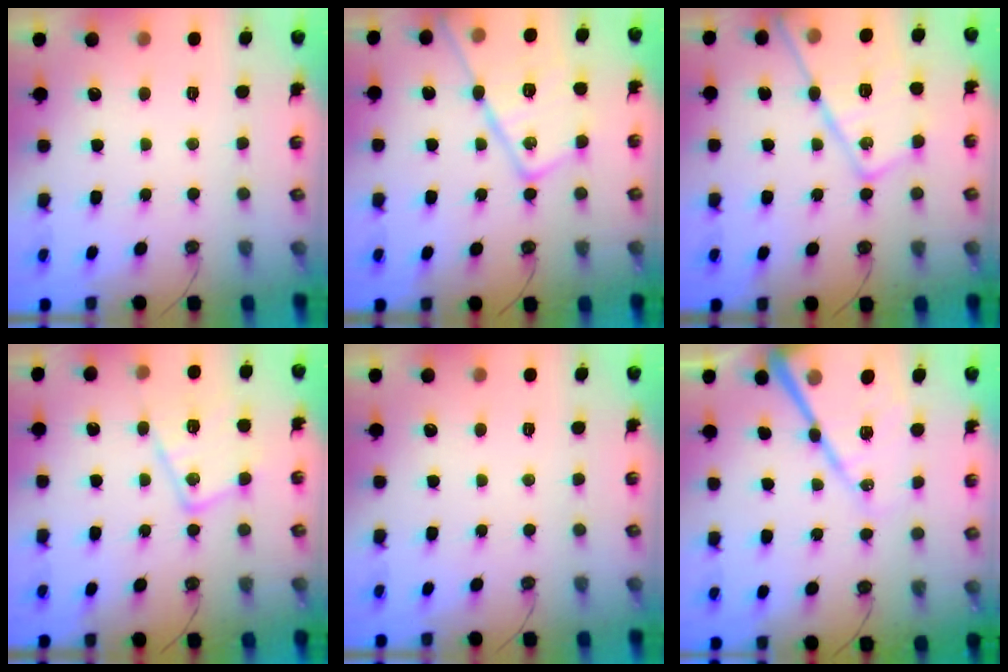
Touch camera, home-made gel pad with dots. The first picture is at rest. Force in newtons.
{"total": 21.2, "press": 21.1, "slide": 1.9}
{"total": 20.6, "press": 20.5, "slide": 1.7}
{"total": 15.4, "press": 15.3, "slide": 1.5}
{"total": 0.0}
{"total": 22.3, "press": 22.2, "slide": 2.4}